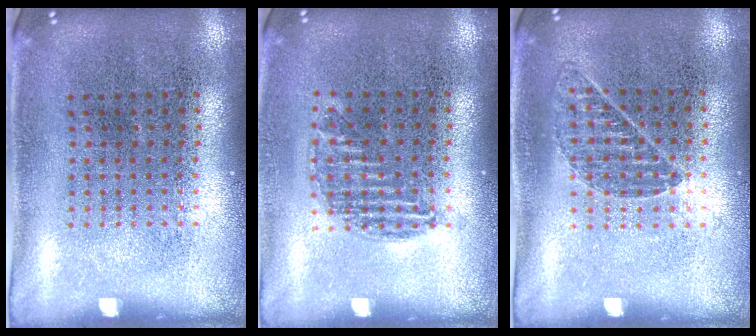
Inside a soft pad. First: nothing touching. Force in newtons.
{"total": 1.0, "press": 0.8, "slide": 0.5}
{"total": 0.8, "press": 0.8, "slide": 0.1}